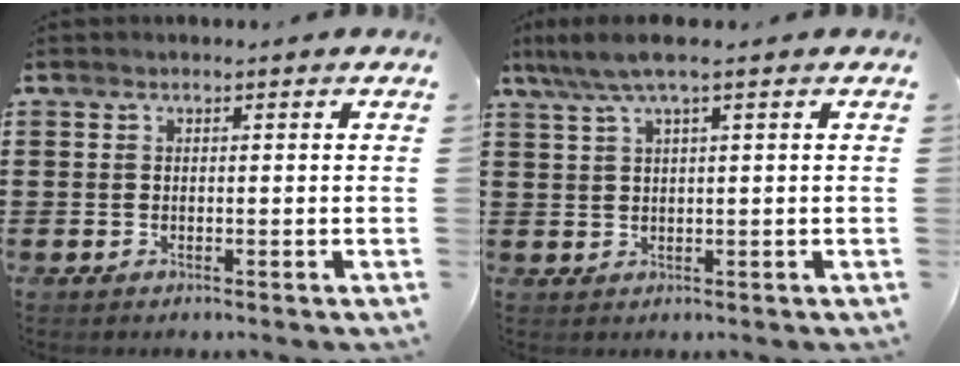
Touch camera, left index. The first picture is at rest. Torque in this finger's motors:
{"motor_torque": [1.62, -0.52, 0.56, 0.16]}